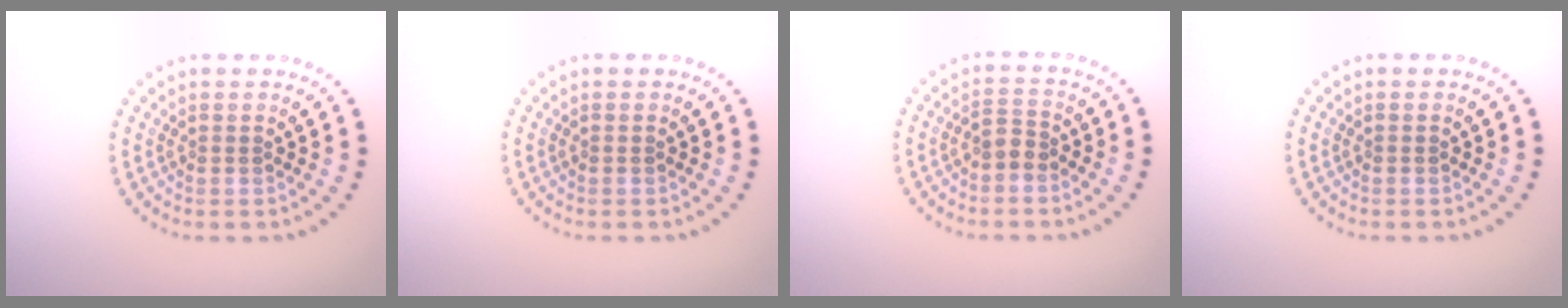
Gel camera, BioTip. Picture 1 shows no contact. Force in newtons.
{"total": 0.0}
{"total": 1.7, "press": 1.5, "slide": 0.9}
{"total": 0.0}